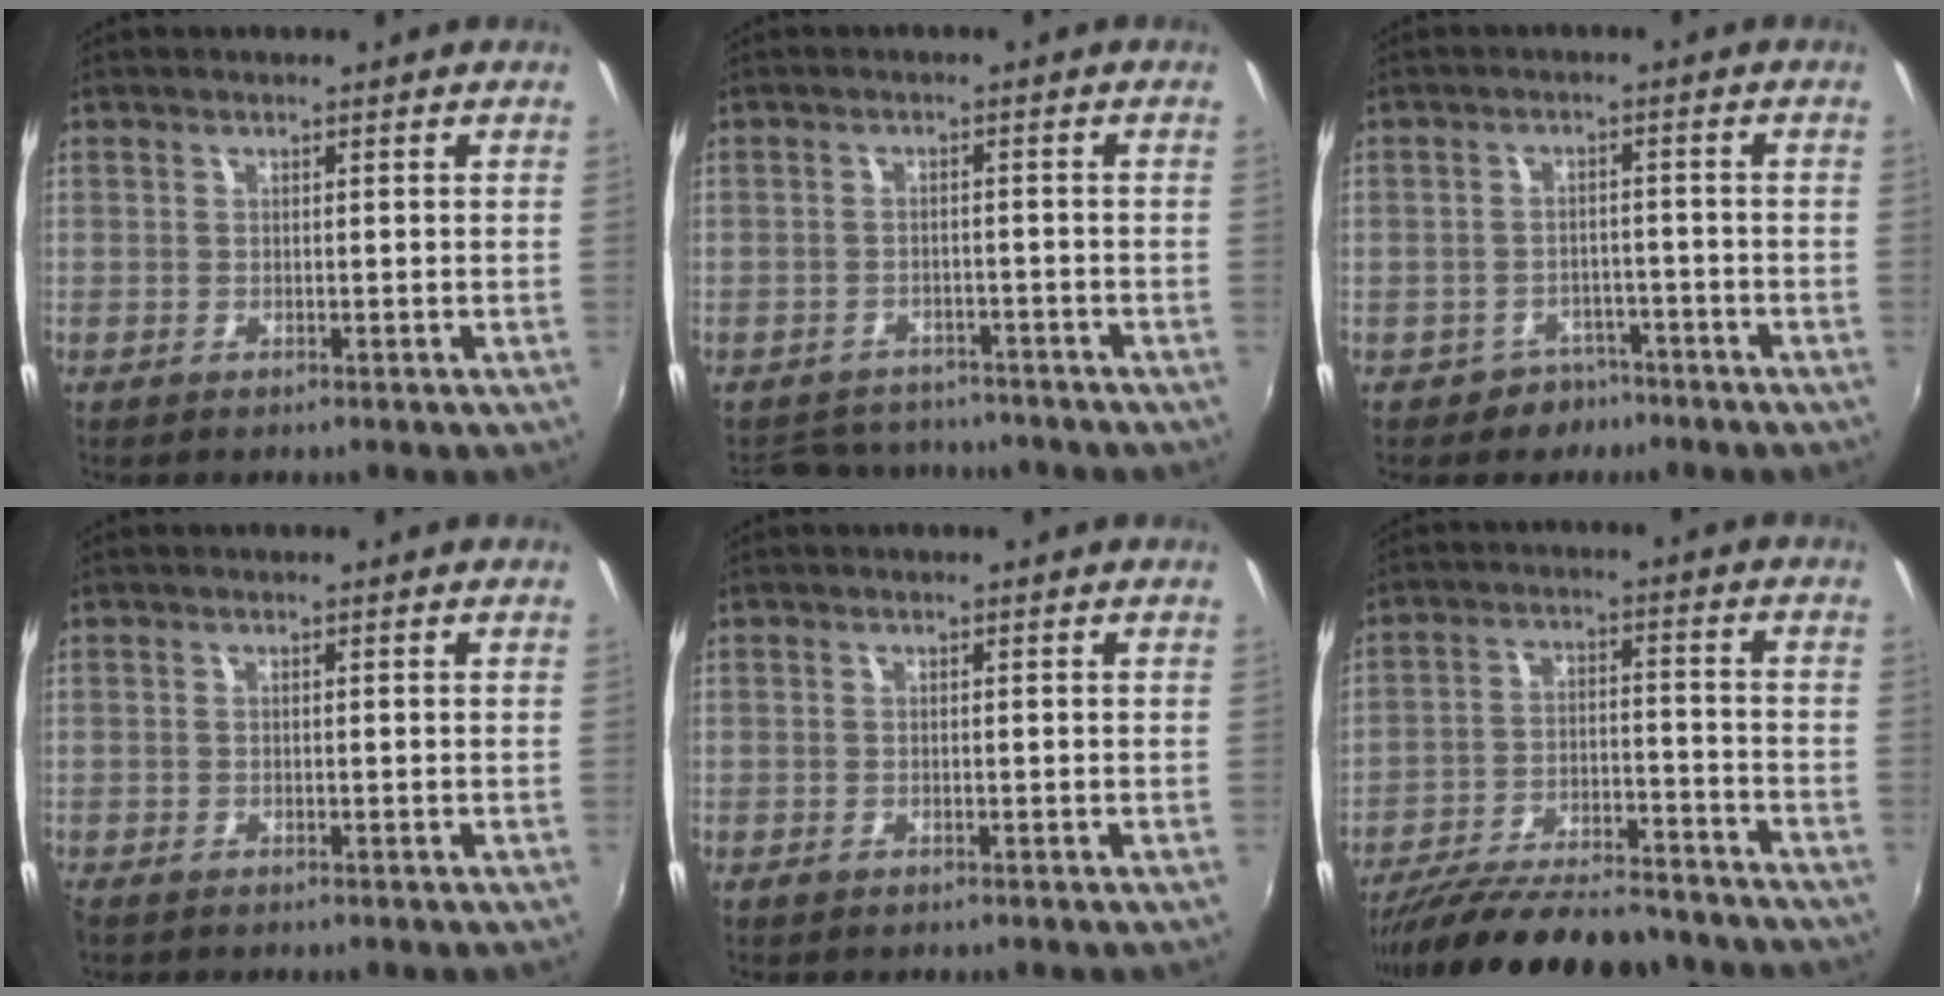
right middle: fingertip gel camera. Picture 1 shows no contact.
{"total": 10.4, "force": [-9.2, 4.1, 2.6], "torque": [-0.067, 0.009, -0.129]}
{"total": 4.6, "force": [-3.2, 3.3, 0.1], "torque": [-0.010, 0.020, -0.041]}
{"total": 0.7, "force": [-0.6, 0.4, 0.1], "torque": [-0.006, -0.004, -0.013]}
{"total": 0.7, "force": [-0.5, 0.4, 0.2], "torque": [-0.004, -0.004, -0.010]}
{"total": 22.0, "force": [-19.1, 5.7, 9.4], "torque": [-0.183, -0.021, -0.277]}